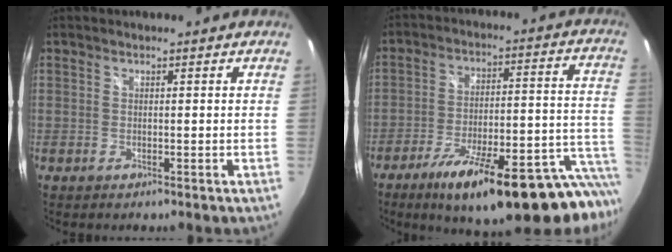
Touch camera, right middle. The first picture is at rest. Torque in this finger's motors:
{"motor_torque": [1.10, -1.04, 0.39, 0.16]}